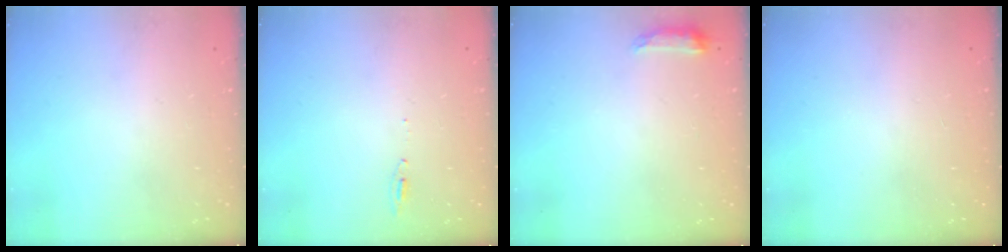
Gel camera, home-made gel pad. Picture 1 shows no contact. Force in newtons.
{"total": 4.8, "press": 4.6, "slide": 1.6}
{"total": 6.5, "press": 6.4, "slide": 1.0}
{"total": 0.0}